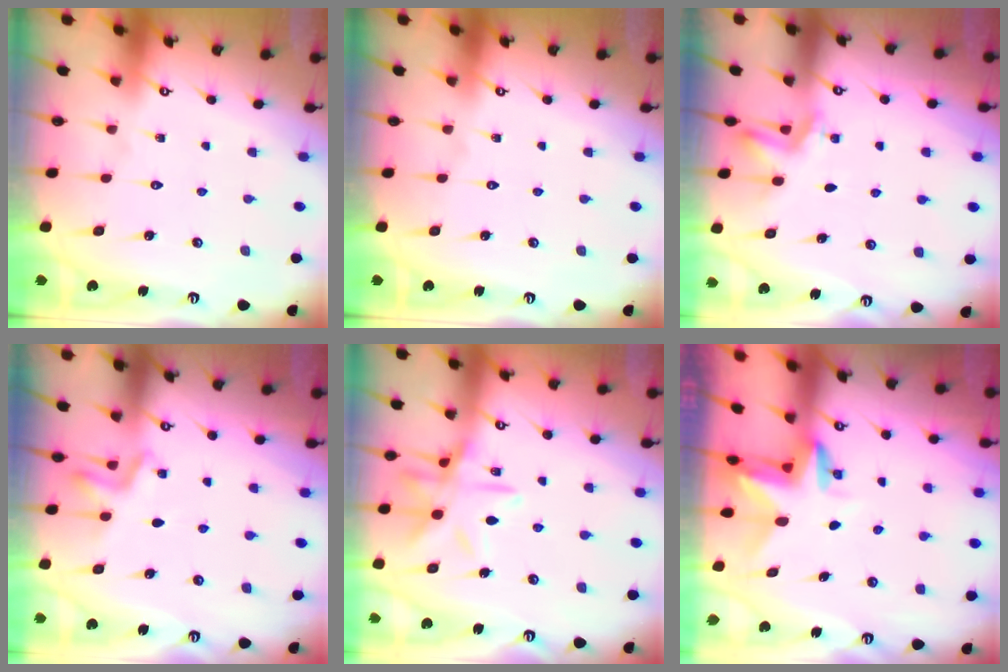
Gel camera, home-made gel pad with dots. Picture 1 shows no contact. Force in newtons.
{"total": 0.0}
{"total": 2.0, "press": 1.7, "slide": 1.0}
{"total": 5.1, "press": 4.9, "slide": 1.5}
{"total": 12.7, "press": 12.7, "slide": 1.0}
{"total": 2.9, "press": 2.9, "slide": 0.2}